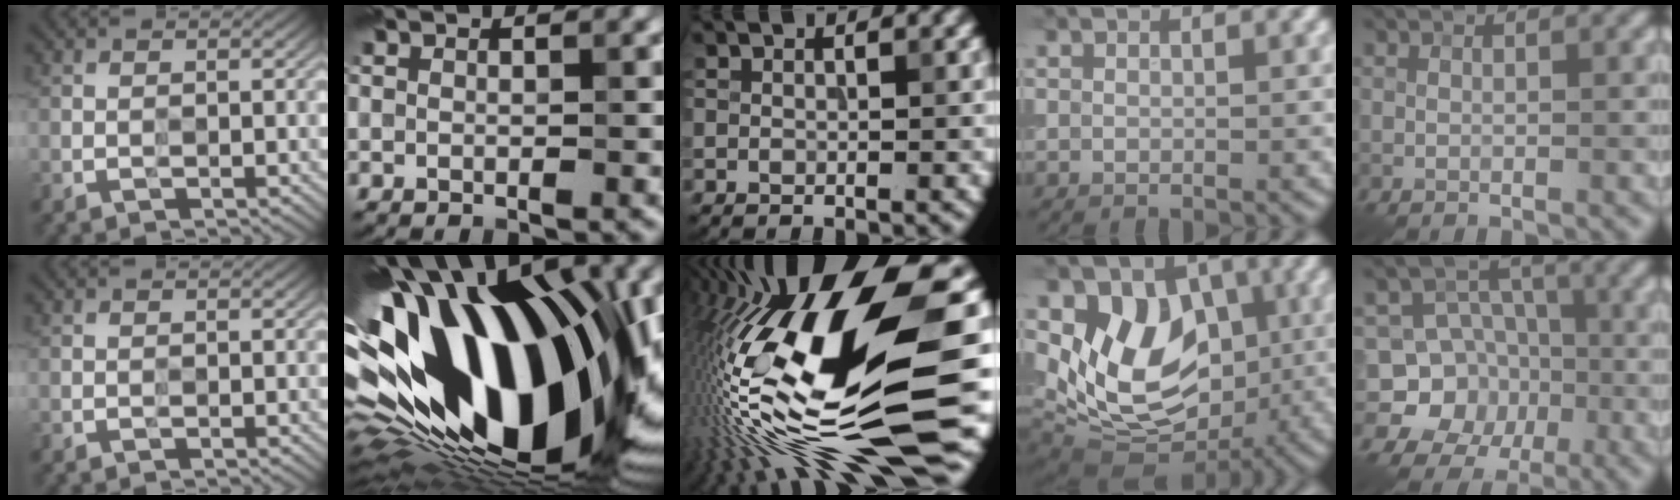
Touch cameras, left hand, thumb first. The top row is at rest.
{"index": {"total": 21.9, "force": [-0.3, 11.7, 18.6], "torque": [-0.348, -0.033, -0.015]}, "middle": {"total": 19.3, "force": [-0.3, 4.6, 18.8], "torque": [-0.335, -0.002, -0.017]}, "ring": {"total": 10.2, "force": [0.8, 7.6, 6.7], "torque": [-0.101, -0.011, 0.019]}, "little": {"total": 9.4, "force": [-2.6, 8.6, 2.6], "torque": [-0.043, 0.023, -0.069]}}